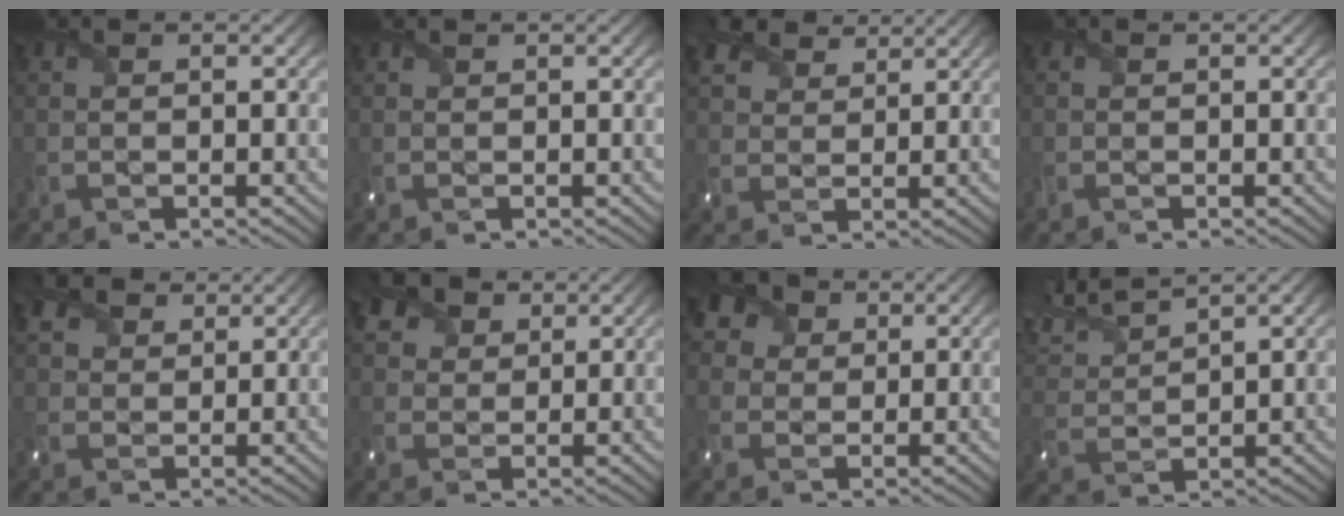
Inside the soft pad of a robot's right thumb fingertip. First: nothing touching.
{"total": 0.8, "force": [0.7, 0.2, 0.3], "torque": [-0.014, 0.005, 0.019]}
{"total": 6.0, "force": [4.5, 3.1, 2.5], "torque": [-0.069, 0.017, 0.085]}
{"total": 0.0}
{"total": 5.8, "force": [3.9, 3.3, 2.7], "torque": [-0.073, 0.013, 0.075]}
{"total": 6.5, "force": [4.0, 4.3, 2.8], "torque": [-0.086, 0.016, 0.069]}
{"total": 7.8, "force": [4.2, 5.7, 3.2], "torque": [-0.124, 0.016, 0.065]}
{"total": 6.8, "force": [5.7, 1.3, 3.3], "torque": [-0.085, 0.020, 0.115]}